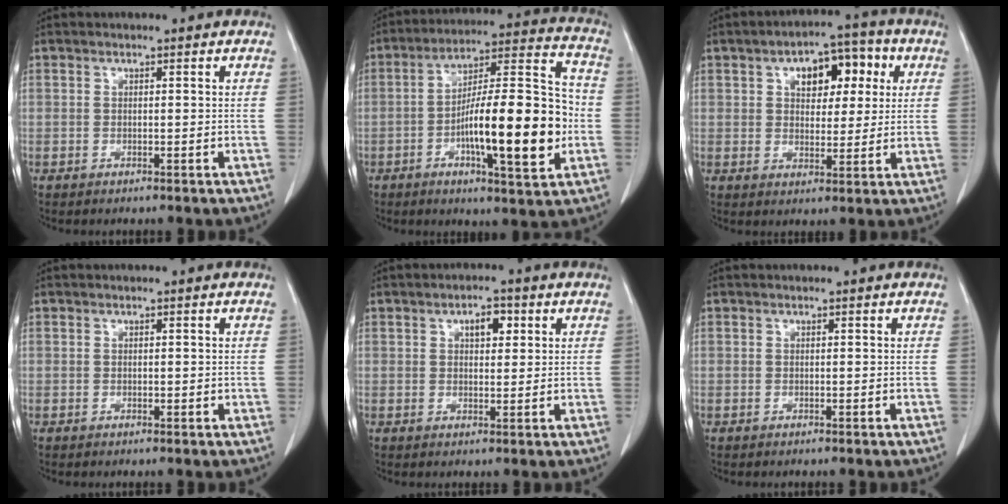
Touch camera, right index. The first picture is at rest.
{"total": 19.1, "force": [-3.7, 3.7, 18.4], "torque": [-0.294, 0.013, -0.056]}
{"total": 9.4, "force": [3.2, 5.3, 7.1], "torque": [-0.096, 0.033, 0.048]}
{"total": 0.6, "force": [0.1, 0.3, 0.5], "torque": [-0.008, -0.001, 0.003]}
{"total": 3.5, "force": [1.4, 1.7, 2.7], "torque": [-0.041, 0.005, 0.020]}
{"total": 0.0}